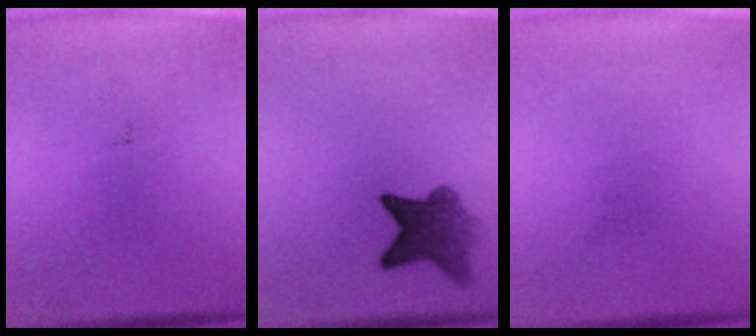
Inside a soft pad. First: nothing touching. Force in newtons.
{"total": 6.8}
{"total": 0.0}